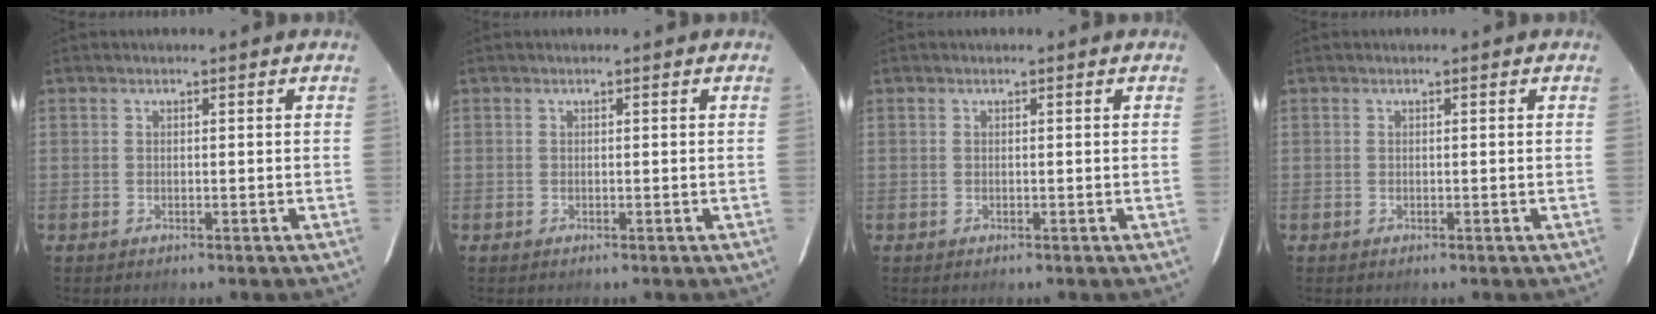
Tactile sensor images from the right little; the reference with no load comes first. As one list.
[{"total": 0.0}, {"total": 0.0}, {"total": 0.0}]